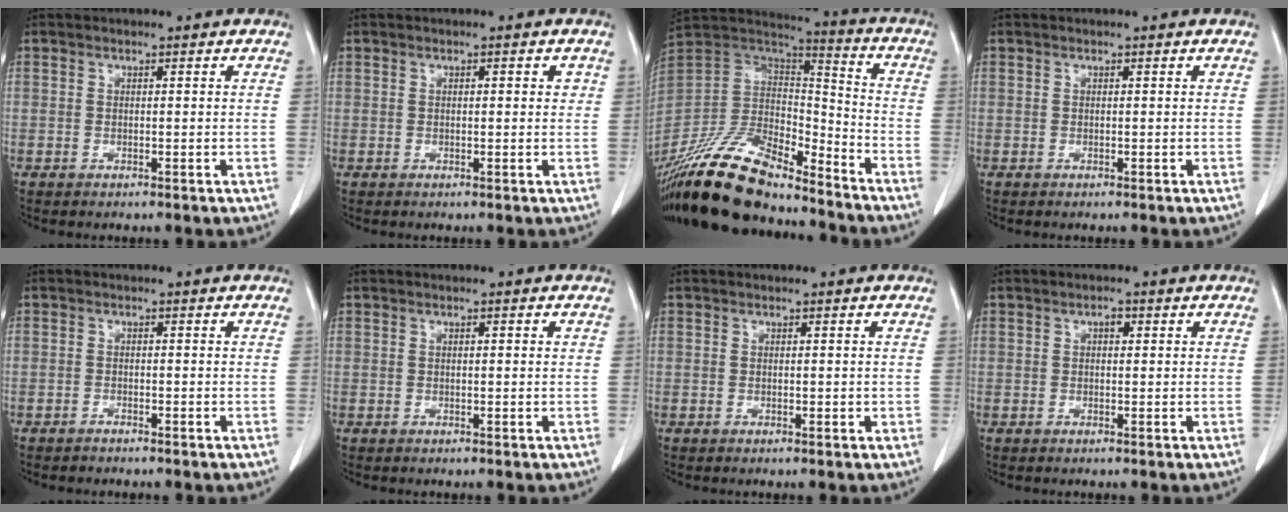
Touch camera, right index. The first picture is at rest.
{"total": 1.7, "force": [0.5, 0.6, 1.5], "torque": [-0.020, 0.003, 0.005]}
{"total": 22.8, "force": [-18.7, 6.9, 11.1], "torque": [-0.244, -0.009, -0.343]}
{"total": 0.0}
{"total": 0.7, "force": [-0.7, 0.1, 0.0], "torque": [-0.003, 0.000, -0.011]}
{"total": 0.7, "force": [0.2, 0.2, 0.7], "torque": [-0.014, 0.002, 0.003]}
{"total": 0.9, "force": [0.0, 0.6, 0.7], "torque": [-0.008, -0.001, 0.002]}
{"total": 1.1, "force": [0.4, 0.7, 0.9], "torque": [-0.010, 0.003, 0.003]}